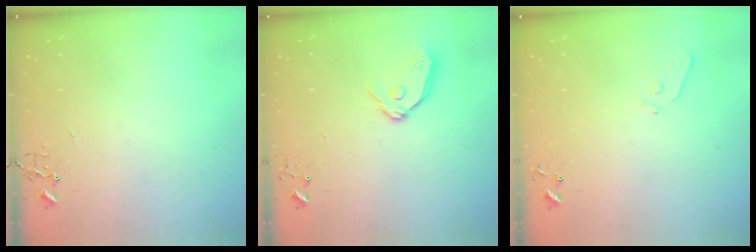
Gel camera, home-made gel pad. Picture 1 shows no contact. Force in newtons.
{"total": 9.4, "press": 9.4, "slide": 0.7}
{"total": 6.6, "press": 6.6, "slide": 0.7}